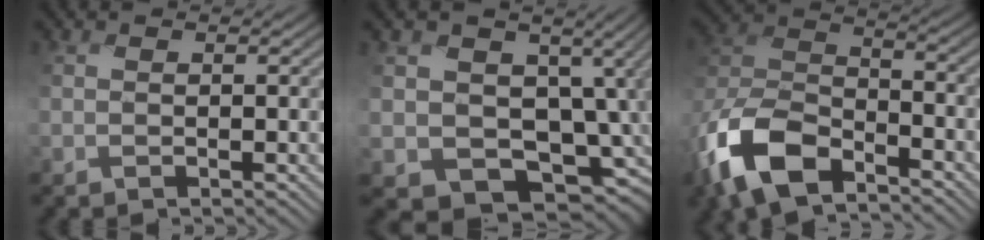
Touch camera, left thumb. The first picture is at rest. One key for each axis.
{"total": 12.6, "fx": 0.2, "fy": 9.6, "fz": 8.1, "tx": -0.148, "ty": -0.039, "tz": 0.031}
{"total": 13.3, "fx": -8.7, "fy": 6.6, "fz": 7.6, "tx": -0.189, "ty": -0.018, "tz": -0.187}